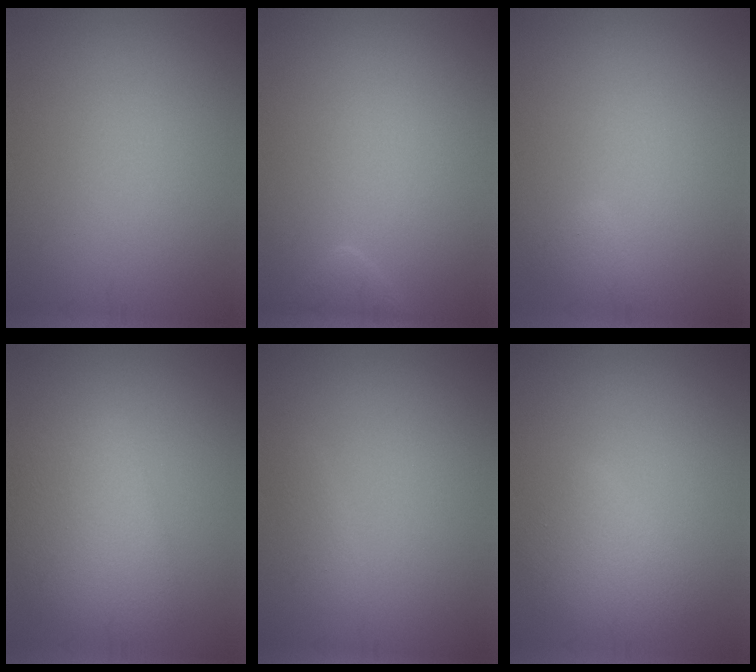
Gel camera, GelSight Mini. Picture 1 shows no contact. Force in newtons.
{"total": 1.6, "press": 1.6, "slide": 0.1}
{"total": 0.9, "press": 0.9, "slide": 0.1}
{"total": 5.2, "press": 5.2, "slide": 0.3}
{"total": 0.8, "press": 0.8, "slide": 0.0}
{"total": 3.2, "press": 3.1, "slide": 0.2}